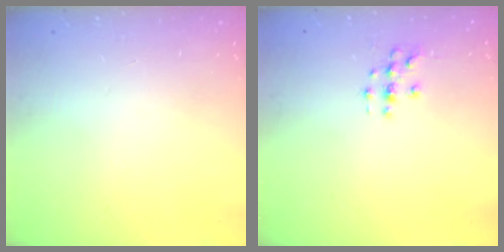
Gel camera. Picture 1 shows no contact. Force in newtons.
{"total": 3.9, "press": 3.8, "slide": 0.5}